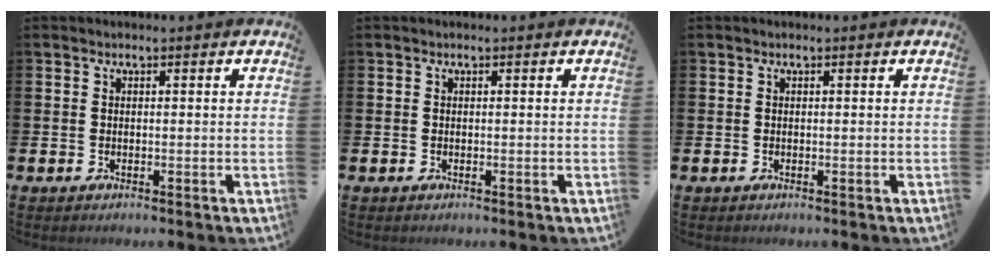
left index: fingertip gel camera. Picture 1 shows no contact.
{"total": 0.0}
{"total": 0.0}